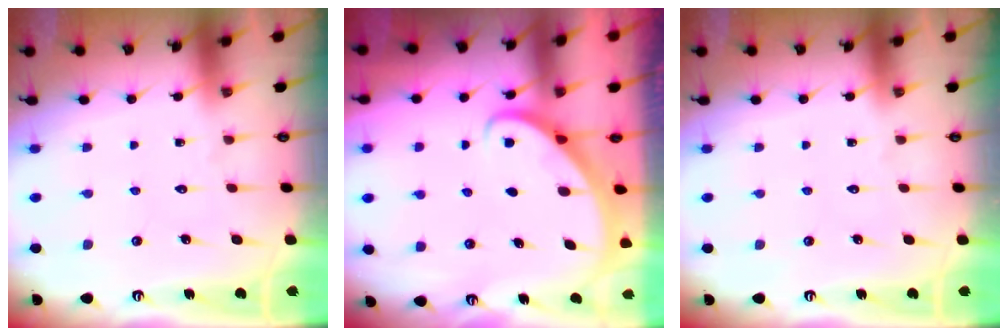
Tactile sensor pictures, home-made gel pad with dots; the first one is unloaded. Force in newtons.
{"total": 2.9, "press": 2.9, "slide": 0.2}
{"total": 0.0}